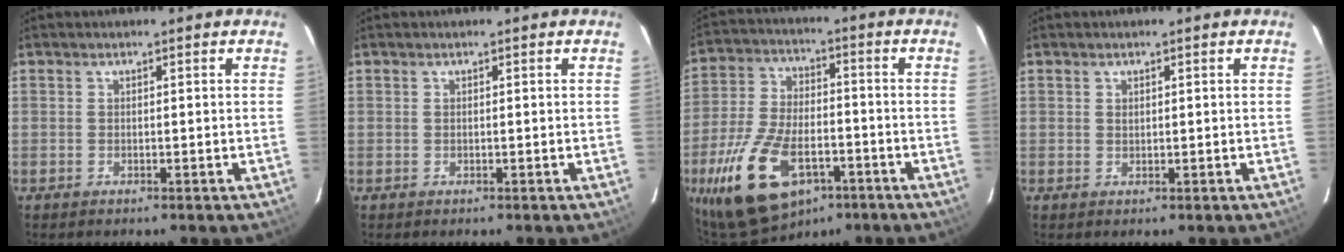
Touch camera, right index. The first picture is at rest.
{"total": 0.0}
{"total": 19.3, "force": [-10.0, 10.1, 13.1], "torque": [-0.282, -0.022, -0.172]}
{"total": 0.6, "force": [0.4, 0.4, 0.2], "torque": [-0.003, 0.001, 0.008]}